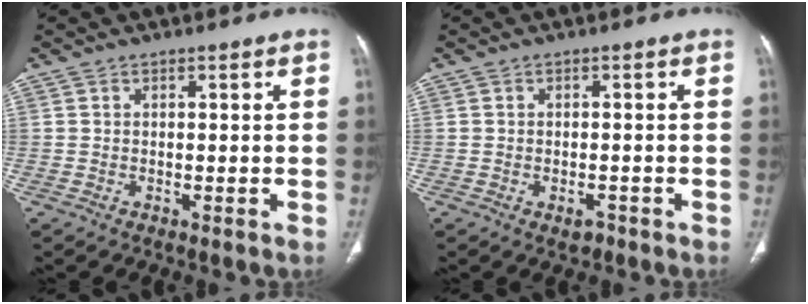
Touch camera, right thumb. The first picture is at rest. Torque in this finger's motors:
{"motor_torque": [-0.31, -0.24, -0.35, -0.20, 0.04]}